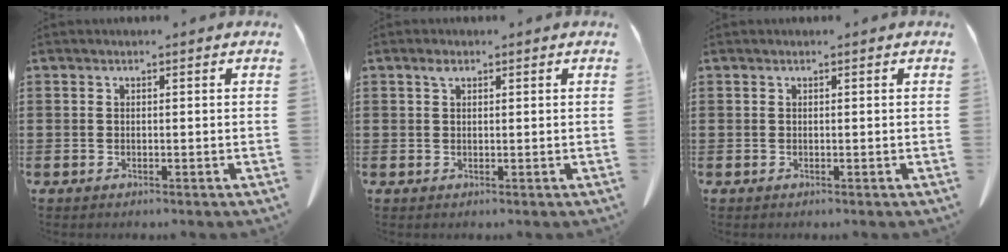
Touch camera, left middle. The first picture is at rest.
{"total": 1.4, "force": [0.7, 0.8, 0.9], "torque": [-0.014, 0.000, 0.010]}
{"total": 0.0}